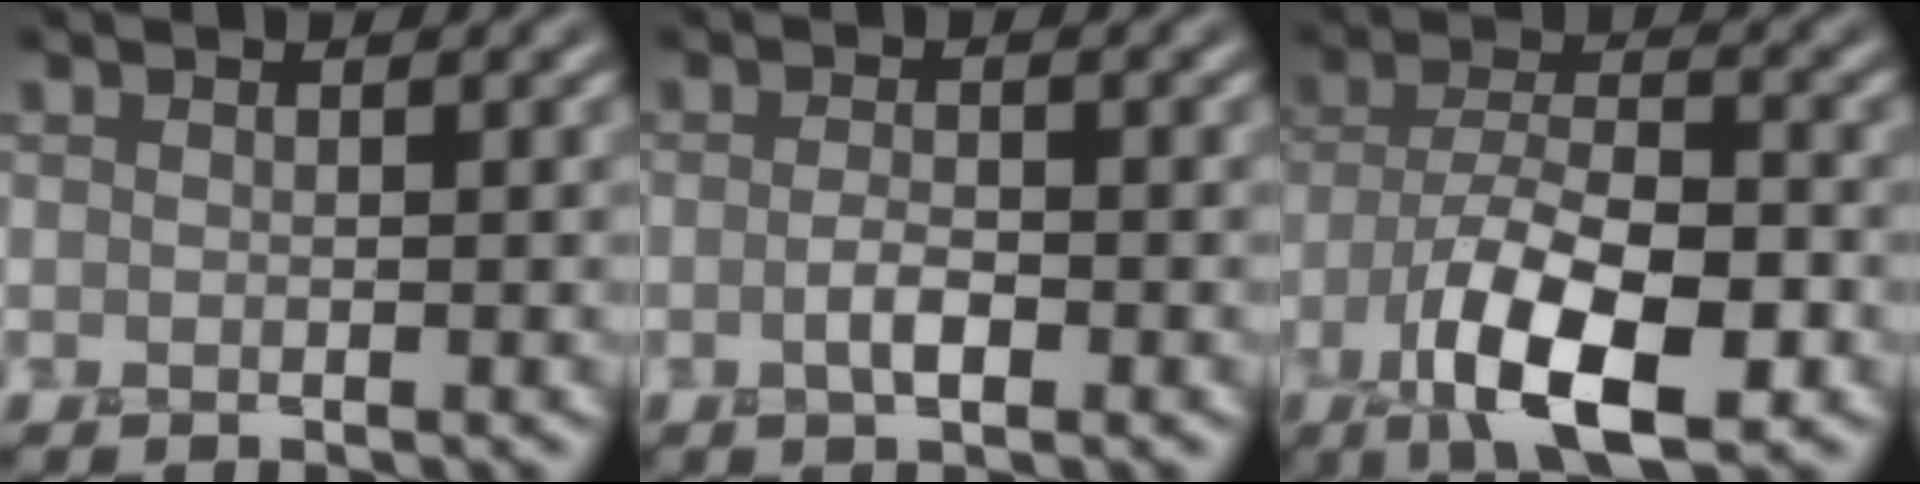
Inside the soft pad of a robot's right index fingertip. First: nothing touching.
{"total": 1.5, "force": [-0.8, 0.5, 1.2], "torque": [-0.025, 0.000, -0.017]}
{"total": 9.6, "force": [-4.9, 3.9, 7.3], "torque": [-0.132, -0.003, -0.089]}